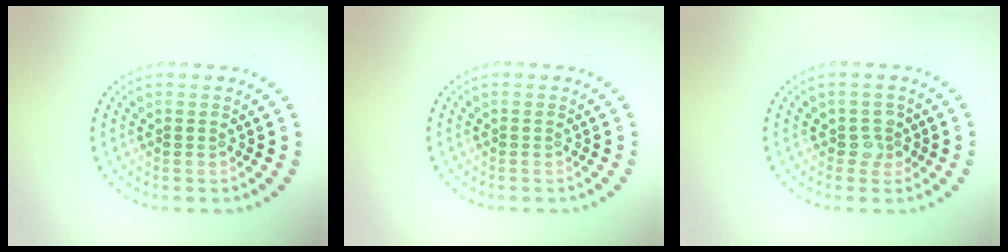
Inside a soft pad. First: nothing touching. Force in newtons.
{"total": 0.0}
{"total": 1.6, "press": 1.3, "slide": 0.9}